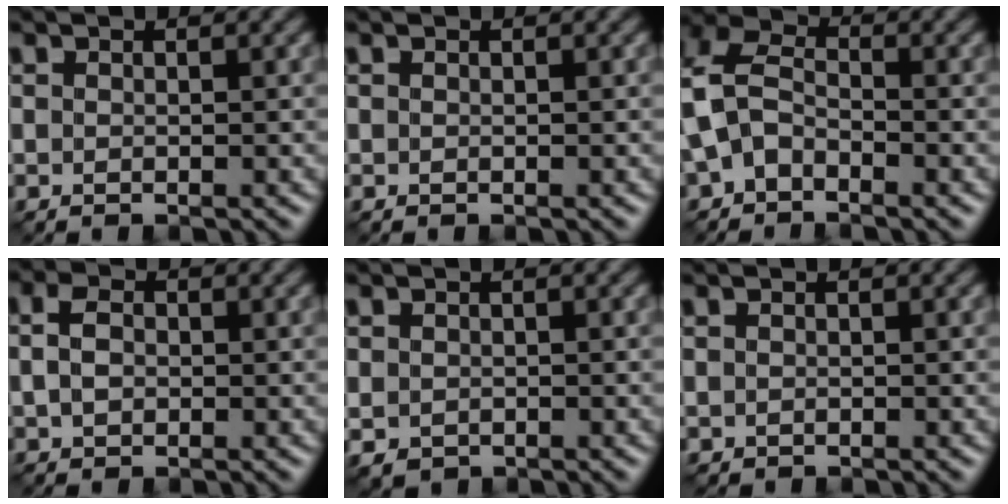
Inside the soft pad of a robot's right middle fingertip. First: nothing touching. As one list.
[{"total": 0.0}, {"total": 5.4, "force": [-0.9, 3.8, 3.7], "torque": [-0.088, 0.013, -0.034]}, {"total": 2.9, "force": [0.1, 2.0, 2.1], "torque": [-0.056, 0.005, 0.004]}, {"total": 1.4, "force": [-0.4, 1.1, 0.7], "torque": [-0.019, -0.006, -0.006]}, {"total": 0.0}]